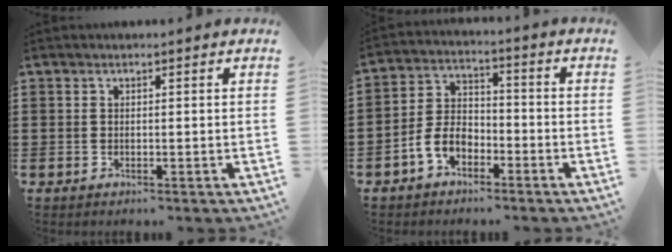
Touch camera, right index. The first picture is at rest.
{"total": 5.9, "force": [-3.2, 3.7, 3.3], "torque": [-0.088, 0.004, -0.066]}